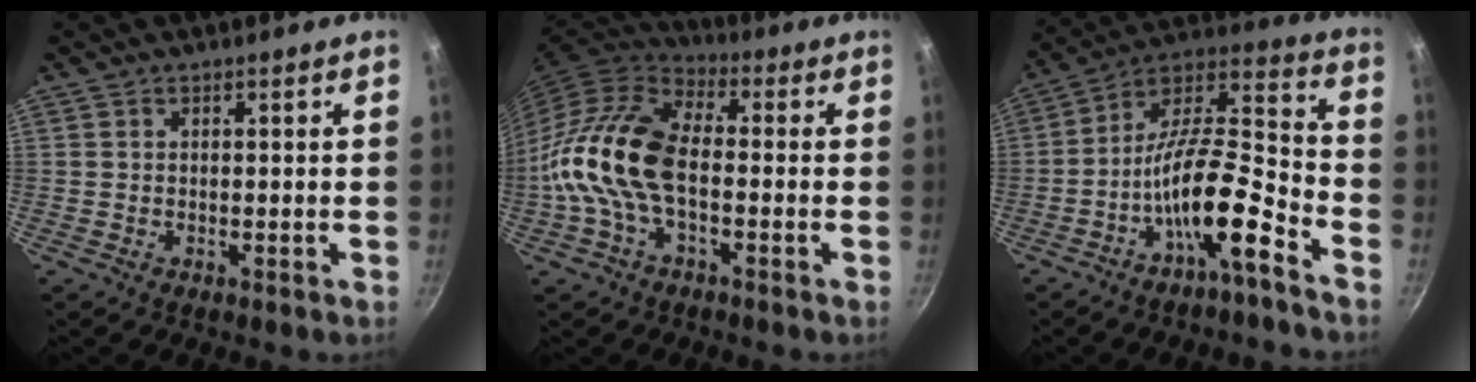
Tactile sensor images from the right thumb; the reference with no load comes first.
{"total": 14.4, "force": [-2.3, 8.0, 11.7], "torque": [-0.216, 0.035, -0.060]}
{"total": 15.7, "force": [-8.1, 4.2, 12.8], "torque": [-0.218, 0.073, -0.152]}